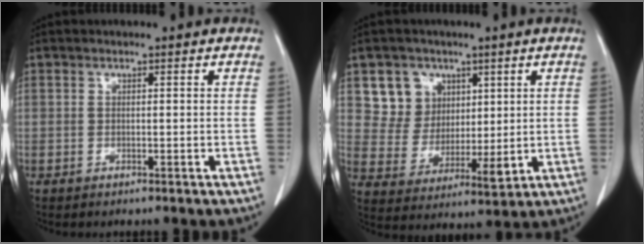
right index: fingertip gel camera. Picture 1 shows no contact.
{"total": 8.4, "force": [4.0, 7.2, 1.9], "torque": [-0.039, 0.016, 0.086]}